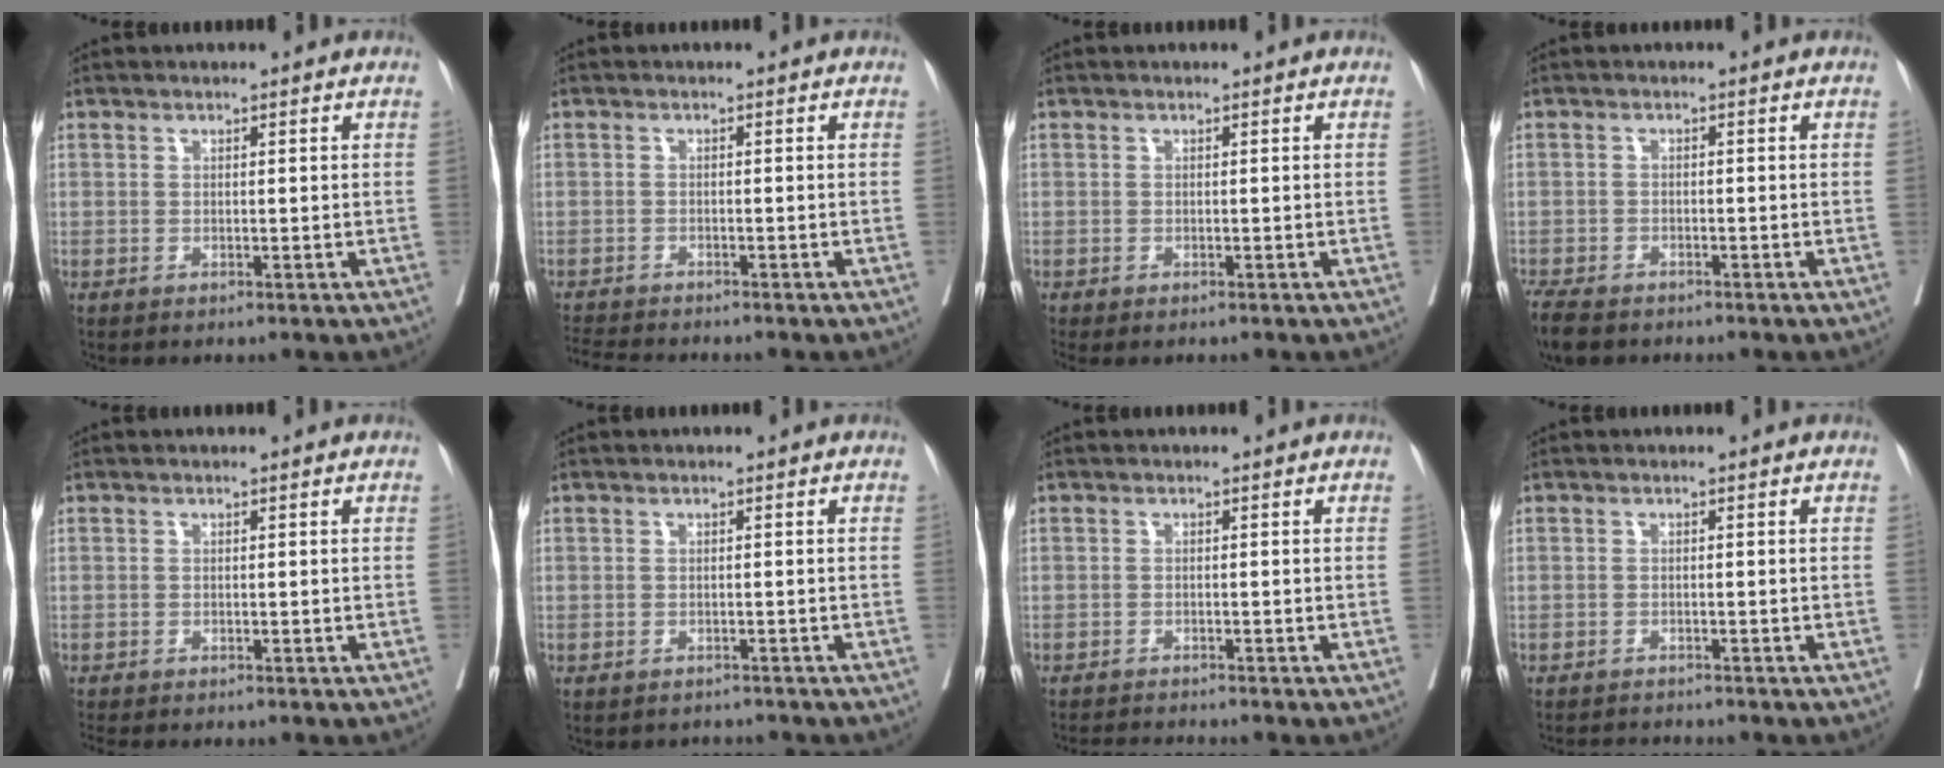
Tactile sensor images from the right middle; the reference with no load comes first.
{"total": 4.7, "force": [-4.5, 0.0, 1.3], "torque": [-0.020, -0.015, -0.077]}
{"total": 1.3, "force": [-1.0, 0.5, 0.6], "torque": [-0.007, -0.003, -0.014]}
{"total": 5.2, "force": [-4.1, 2.1, 2.3], "torque": [-0.039, -0.008, -0.069]}
{"total": 2.7, "force": [-2.5, 0.4, 1.2], "torque": [-0.019, -0.007, -0.038]}
{"total": 1.7, "force": [-1.6, 0.6, -0.3], "torque": [0.004, -0.001, -0.025]}
{"total": 4.2, "force": [-4.1, -0.4, 0.9], "torque": [-0.009, -0.014, -0.066]}
{"total": 3.5, "force": [-3.4, 0.1, 0.5], "torque": [-0.002, -0.011, -0.052]}